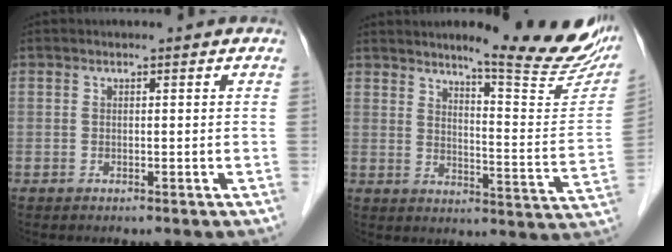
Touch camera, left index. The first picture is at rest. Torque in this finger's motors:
{"motor_torque": [0.60, -0.64, 0.55, 0.06]}